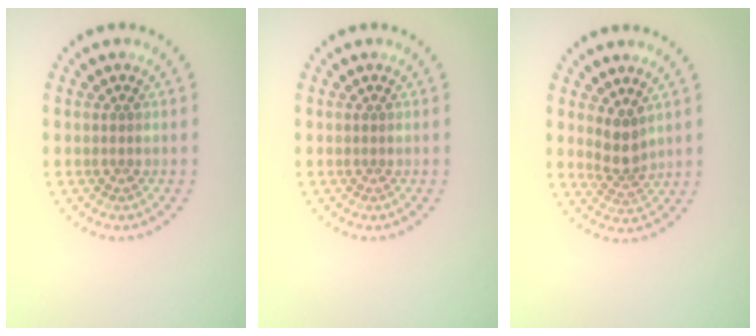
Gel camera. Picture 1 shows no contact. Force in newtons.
{"total": 0.0}
{"total": 2.3, "press": 1.9, "slide": 1.3}